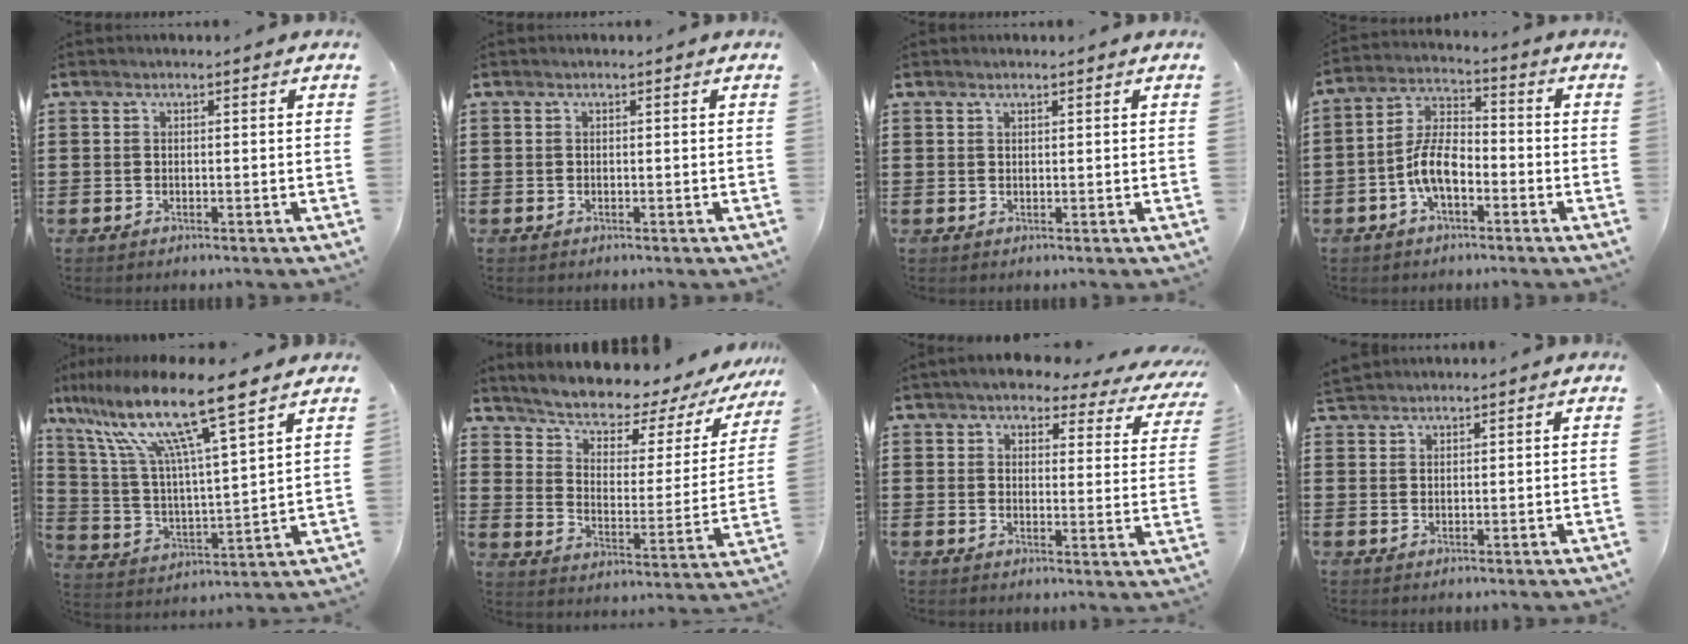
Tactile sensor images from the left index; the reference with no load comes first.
{"total": 0.0}
{"total": 0.7, "force": [0.6, 0.1, 0.4], "torque": [-0.008, 0.000, 0.011]}
{"total": 7.3, "force": [-2.9, 3.2, 5.8], "torque": [-0.141, 0.003, -0.063]}
{"total": 13.2, "force": [9.7, 0.6, 9.0], "torque": [-0.207, -0.055, 0.157]}
{"total": 4.9, "force": [4.2, 1.6, 1.9], "torque": [-0.055, -0.039, 0.063]}
{"total": 4.8, "force": [4.3, 1.1, 1.8], "torque": [-0.047, -0.023, 0.072]}
{"total": 1.6, "force": [1.6, 0.1, 0.2], "torque": [-0.007, 0.002, 0.033]}